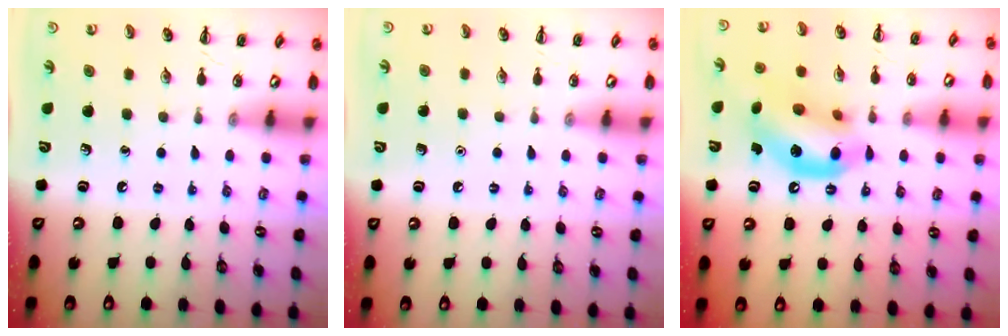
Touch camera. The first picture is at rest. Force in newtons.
{"total": 1.5, "press": 1.5, "slide": 0.1}
{"total": 14.6, "press": 14.1, "slide": 3.9}